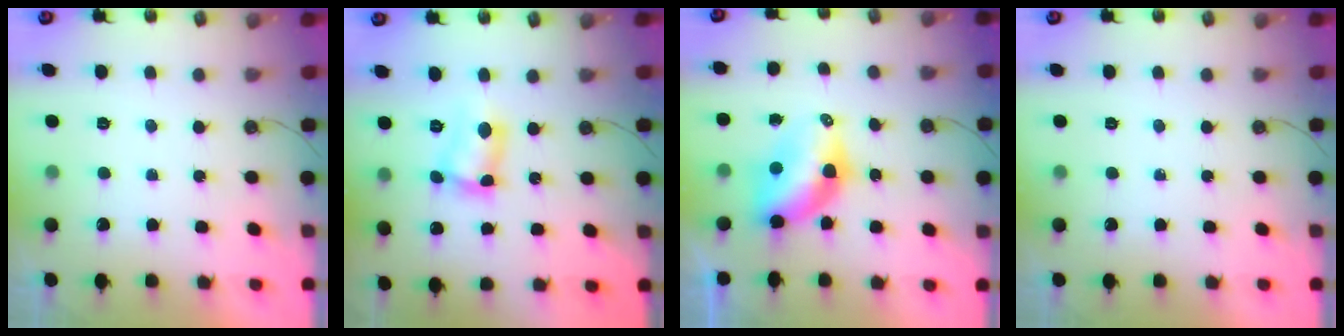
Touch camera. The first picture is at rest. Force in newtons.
{"total": 7.9, "press": 7.9, "slide": 0.4}
{"total": 7.4, "press": 7.4, "slide": 0.6}
{"total": 0.0}